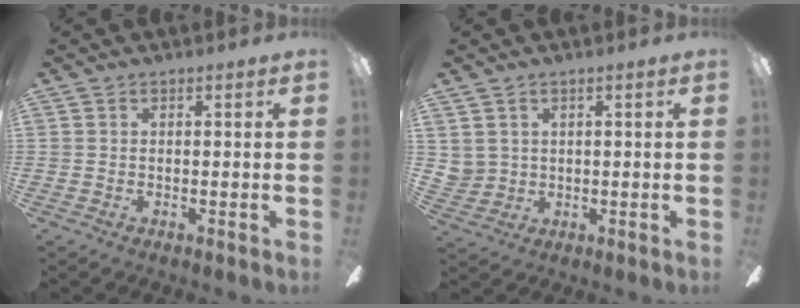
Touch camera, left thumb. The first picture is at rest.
{"total": 3.0, "force": [1.7, 2.5, 0.0], "torque": [-0.012, 0.002, 0.034]}